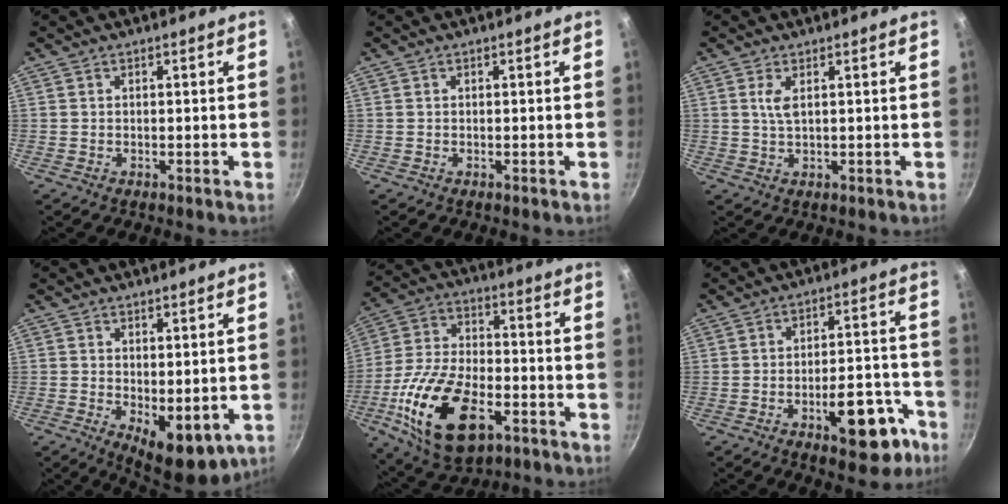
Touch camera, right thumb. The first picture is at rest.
{"total": 0.0}
{"total": 2.6, "force": [0.9, 0.9, 2.3], "torque": [-0.048, -0.005, 0.019]}
{"total": 8.8, "force": [-1.1, 4.4, 7.5], "torque": [-0.087, -0.015, -0.003]}
{"total": 21.2, "force": [-8.0, 11.4, 16.0], "torque": [-0.302, 0.021, -0.142]}
{"total": 13.8, "force": [-6.9, 6.2, 10.3], "torque": [-0.089, 0.055, -0.088]}